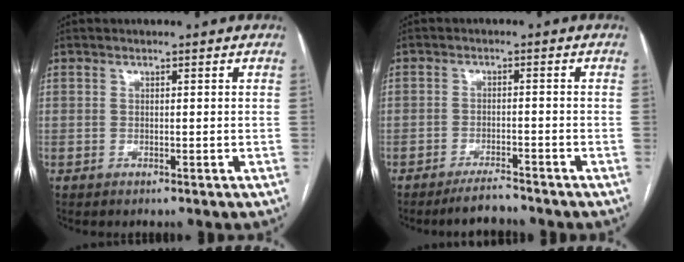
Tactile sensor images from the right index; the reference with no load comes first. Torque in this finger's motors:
{"motor_torque": [0.05, -0.08, -0.05, -0.02]}